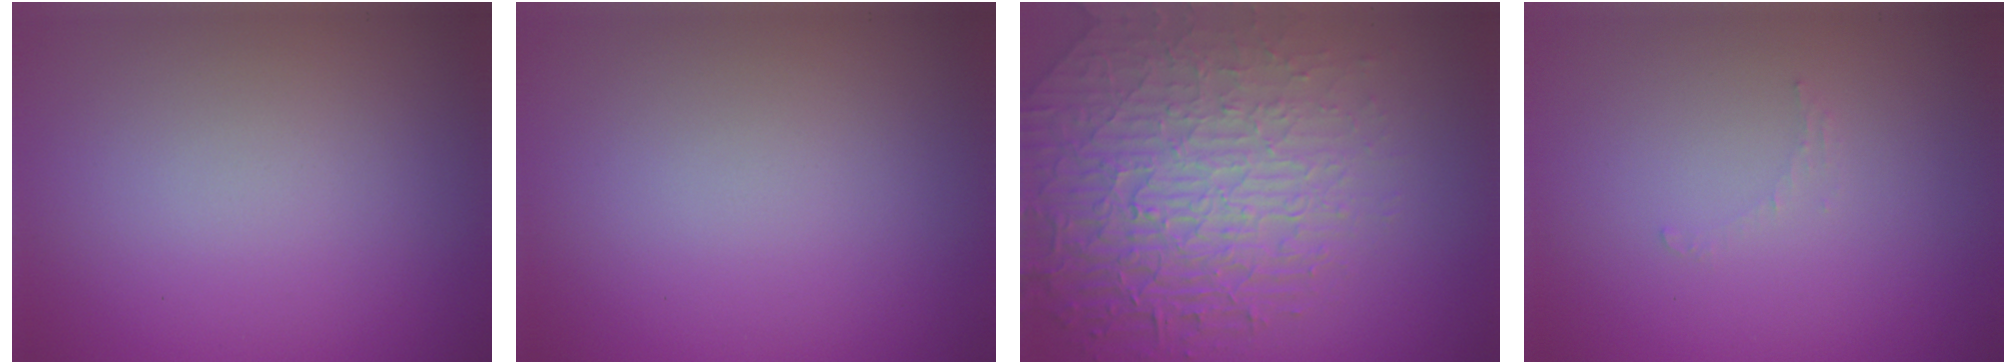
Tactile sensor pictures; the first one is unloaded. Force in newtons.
{"total": 0.0}
{"total": 8.3, "press": 6.0, "slide": 5.7}
{"total": 0.7, "press": 0.7, "slide": 0.1}